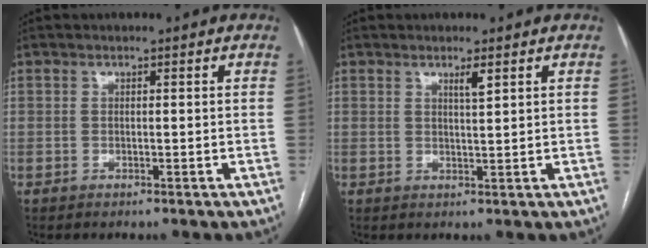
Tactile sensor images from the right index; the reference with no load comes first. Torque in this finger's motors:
{"motor_torque": [0.03, 0.06, 0.00, 0.03]}